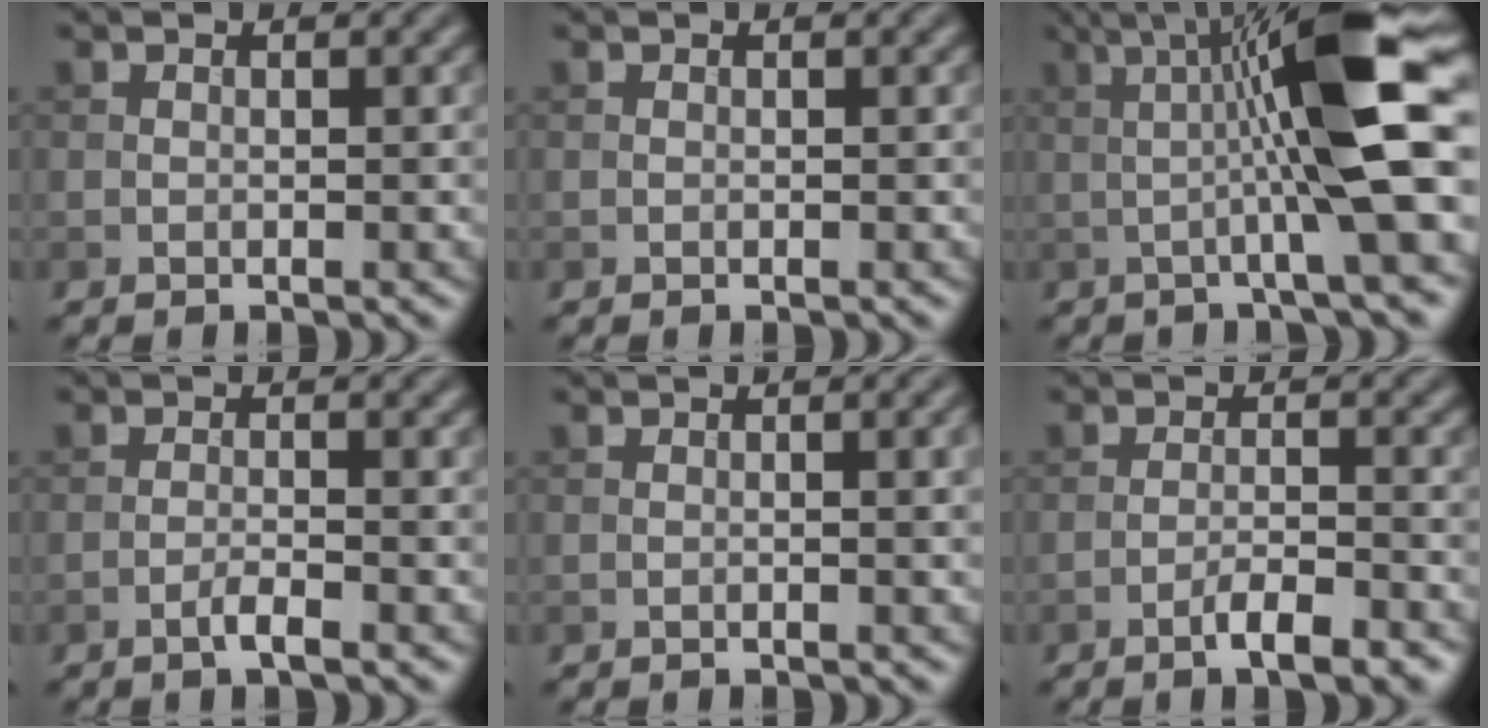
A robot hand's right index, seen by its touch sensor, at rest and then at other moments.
{"total": 0.0}
{"total": 10.8, "force": [0.8, 1.3, 10.7], "torque": [-0.155, 0.014, 0.010]}
{"total": 1.6, "force": [-0.9, 0.2, 1.3], "torque": [-0.023, 0.005, -0.020]}
{"total": 1.9, "force": [0.0, 0.5, 1.9], "torque": [-0.023, 0.001, -0.002]}
{"total": 3.3, "force": [-2.0, 0.6, 2.5], "torque": [-0.043, 0.005, -0.037]}